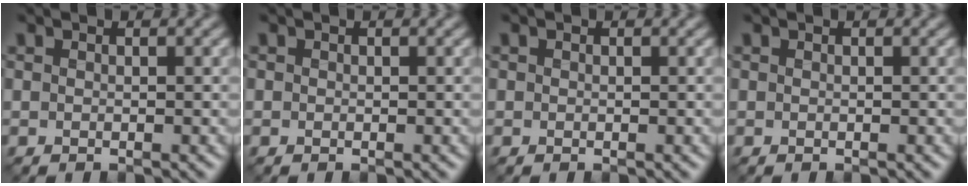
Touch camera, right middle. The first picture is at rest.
{"total": 0.0}
{"total": 0.0}
{"total": 0.0}